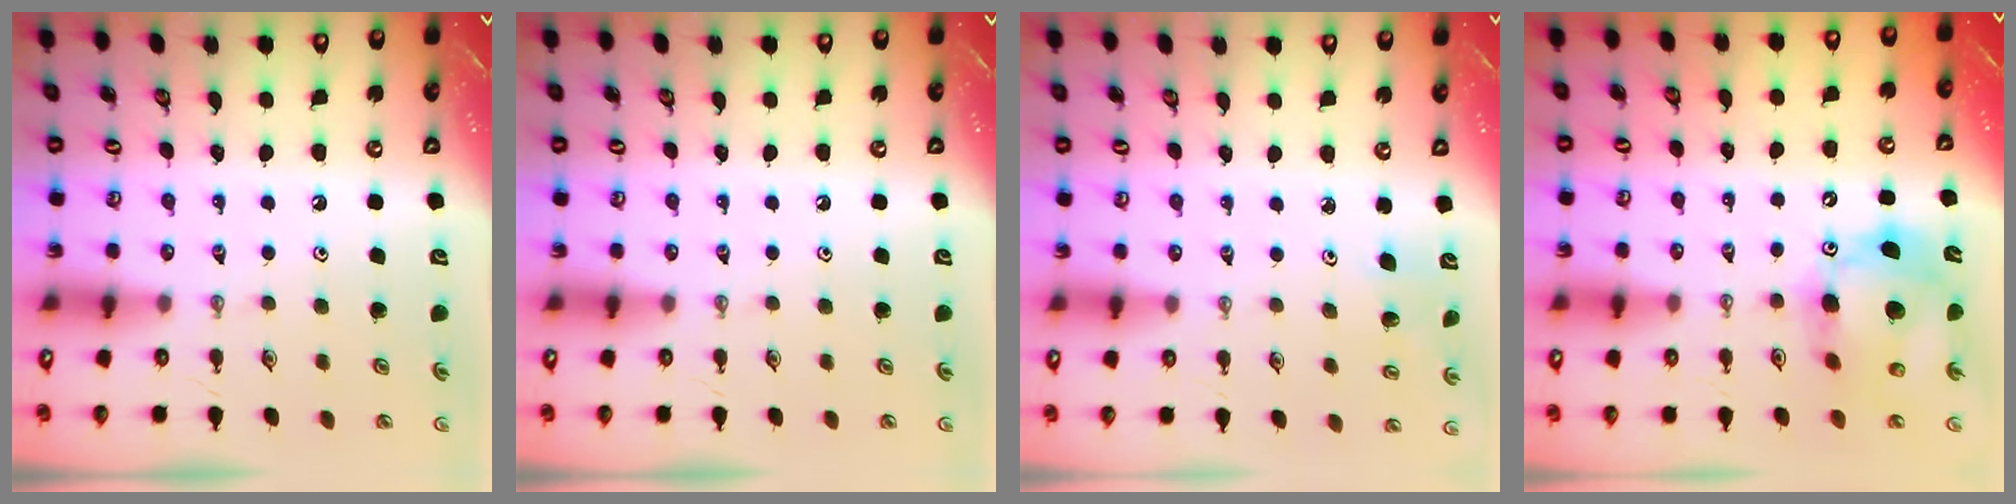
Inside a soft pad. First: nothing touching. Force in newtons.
{"total": 0.0}
{"total": 3.4, "press": 3.3, "slide": 0.9}
{"total": 14.4, "press": 14.1, "slide": 2.6}